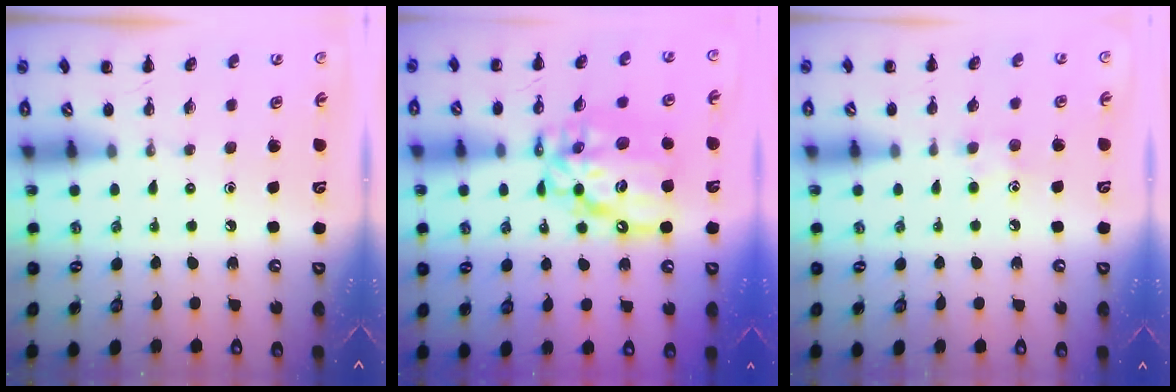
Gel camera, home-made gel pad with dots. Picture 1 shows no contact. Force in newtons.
{"total": 14.1, "press": 13.5, "slide": 4.1}
{"total": 5.0, "press": 4.7, "slide": 1.6}